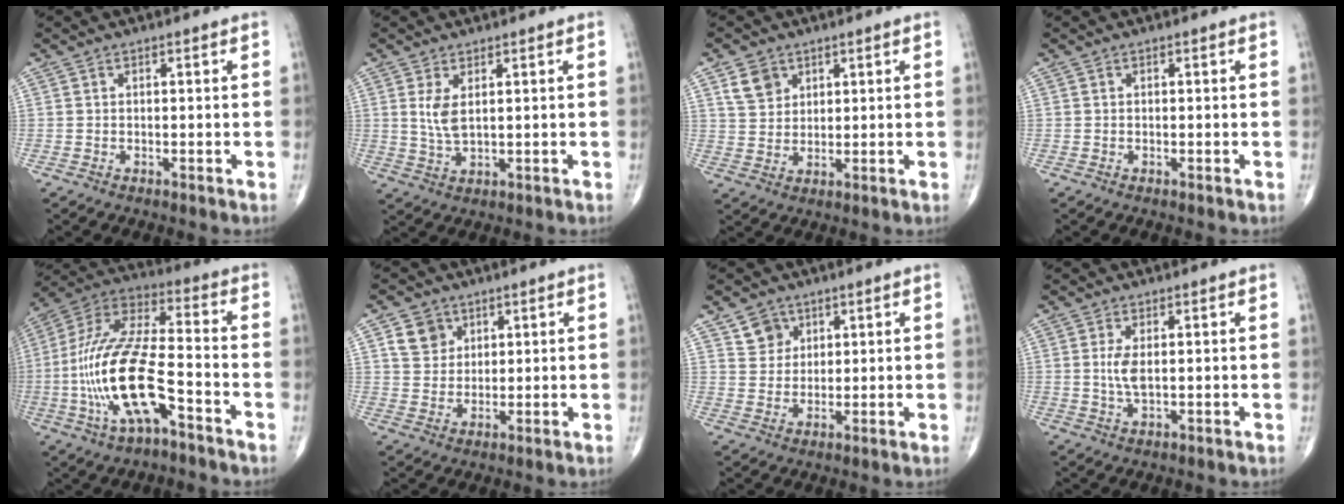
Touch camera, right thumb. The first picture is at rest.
{"total": 4.1, "force": [1.3, 1.7, 3.5], "torque": [-0.069, -0.010, 0.035]}
{"total": 5.4, "force": [2.8, 4.1, 2.1], "torque": [-0.022, -0.014, 0.057]}
{"total": 0.0}
{"total": 20.2, "force": [-6.5, 7.2, 17.8], "torque": [-0.371, 0.041, -0.115]}
{"total": 5.8, "force": [2.6, 4.9, 1.8], "torque": [-0.011, -0.012, 0.049]}
{"total": 4.8, "force": [2.7, 3.9, 1.0], "torque": [0.004, -0.018, 0.051]}
{"total": 3.6, "force": [0.5, 1.4, 3.3], "torque": [-0.070, -0.006, 0.014]}